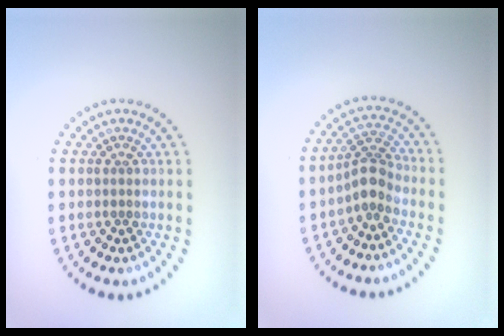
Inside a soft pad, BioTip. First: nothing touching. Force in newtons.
{"total": 2.8, "press": 2.2, "slide": 1.8}